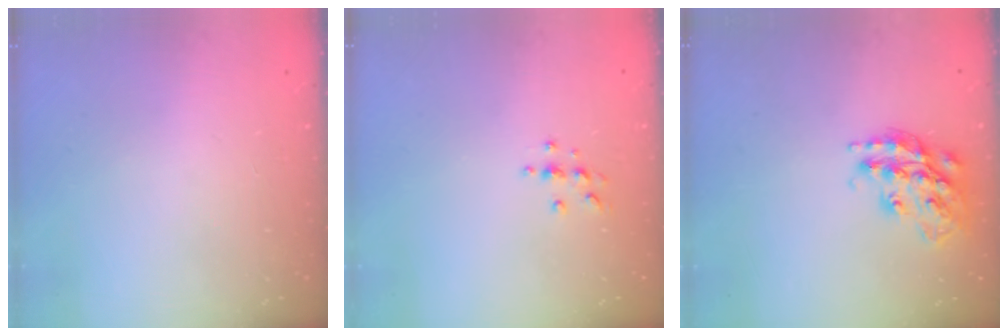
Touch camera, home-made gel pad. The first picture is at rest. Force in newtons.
{"total": 3.3, "press": 3.3, "slide": 0.4}
{"total": 19.7, "press": 19.6, "slide": 1.4}